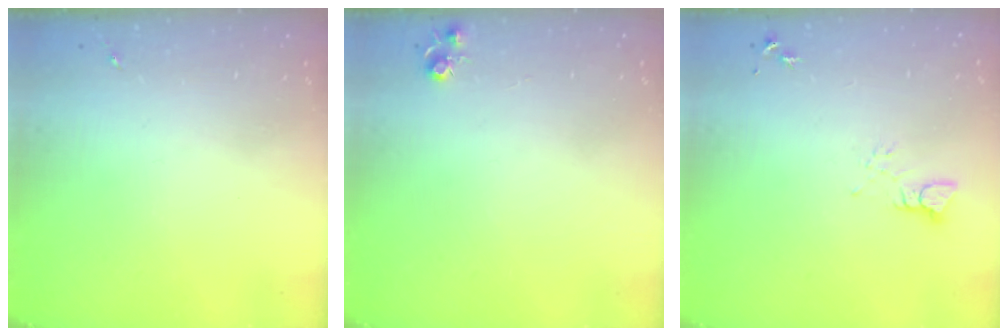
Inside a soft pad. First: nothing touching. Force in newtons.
{"total": 5.1, "press": 5.0, "slide": 0.5}
{"total": 3.2, "press": 3.1, "slide": 0.4}